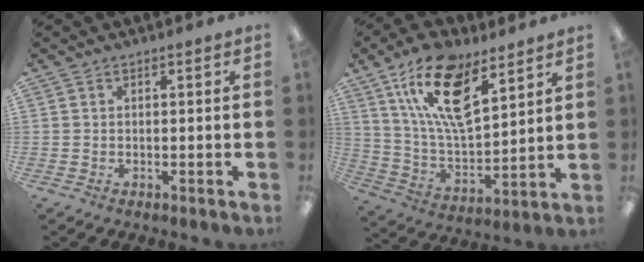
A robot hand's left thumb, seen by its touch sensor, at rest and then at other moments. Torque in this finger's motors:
{"motor_torque": [0.19, 0.35, 1.40, -1.37, 0.18]}